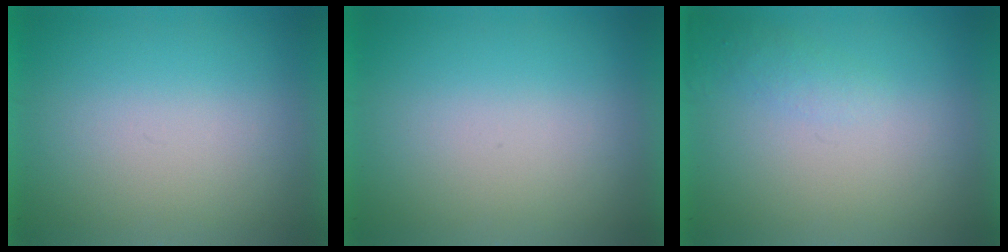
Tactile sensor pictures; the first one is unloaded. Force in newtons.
{"total": 0.0}
{"total": 1.1}